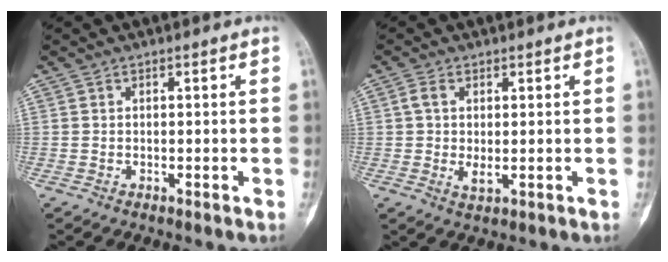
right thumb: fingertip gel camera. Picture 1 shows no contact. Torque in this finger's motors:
{"motor_torque": [0.12, 0.12, 0.59, -0.16, 0.00]}